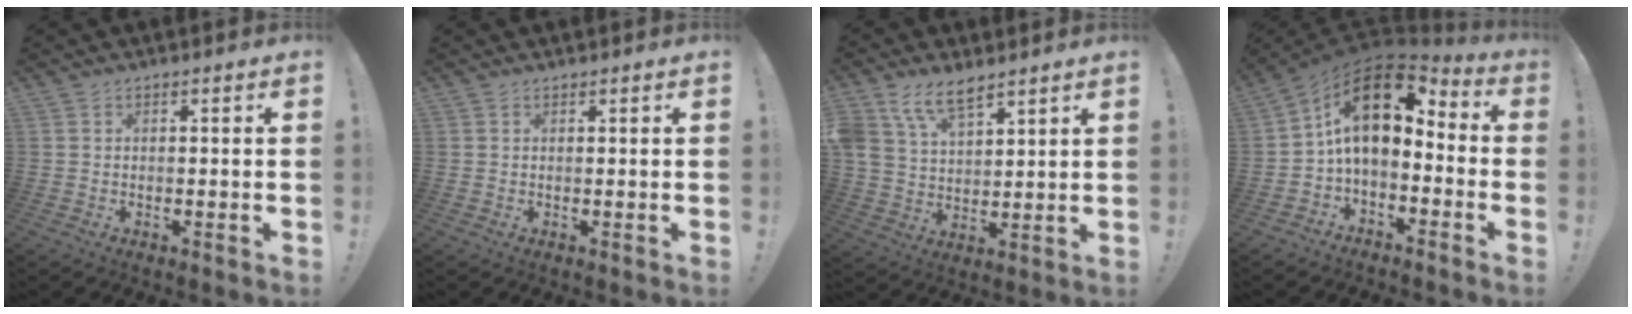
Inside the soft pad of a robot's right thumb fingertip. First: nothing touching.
{"total": 0.7, "force": [0.6, 0.1, -0.3], "torque": [0.010, -0.003, 0.011]}
{"total": 10.7, "force": [7.5, 5.3, 5.5], "torque": [-0.111, -0.029, 0.148]}
{"total": 15.7, "force": [4.2, 8.8, 12.3], "torque": [-0.213, -0.017, 0.077]}